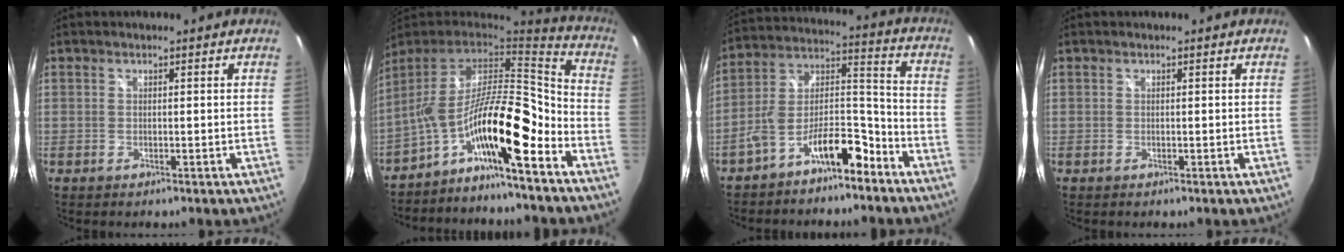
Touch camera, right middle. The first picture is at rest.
{"total": 16.4, "force": [-7.1, 3.4, 14.3], "torque": [-0.233, -0.014, -0.139]}
{"total": 10.8, "force": [-7.1, 4.1, 7.1], "torque": [-0.130, 0.039, -0.115]}
{"total": 0.0}